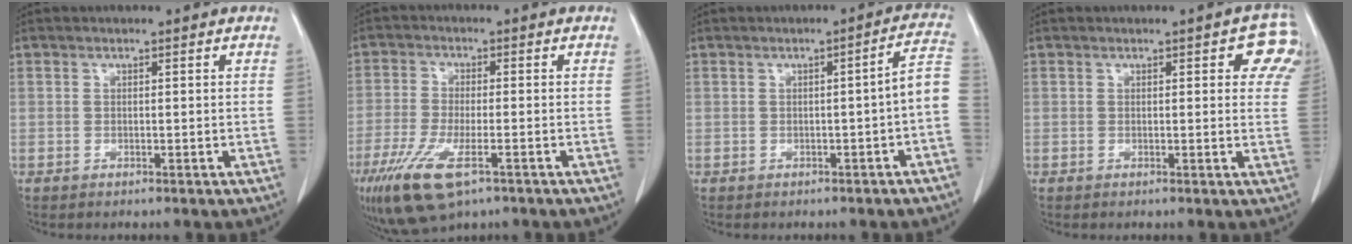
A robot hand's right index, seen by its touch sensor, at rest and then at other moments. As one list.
[{"total": 11.7, "force": [-6.7, 3.4, 9.0], "torque": [-0.176, -0.029, -0.115]}, {"total": 4.8, "force": [-1.6, 0.1, 4.5], "torque": [-0.047, 0.016, -0.022]}, {"total": 5.8, "force": [3.1, 1.9, 4.5], "torque": [-0.036, 0.000, 0.018]}]